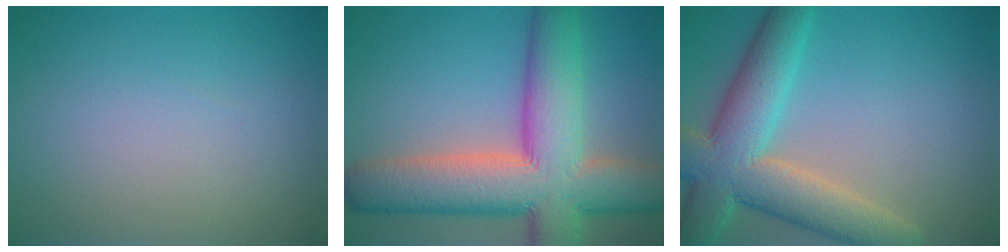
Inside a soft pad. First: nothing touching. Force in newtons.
{"total": 13.3, "press": 13.2, "slide": 0.7}
{"total": 9.0, "press": 9.0, "slide": 0.3}